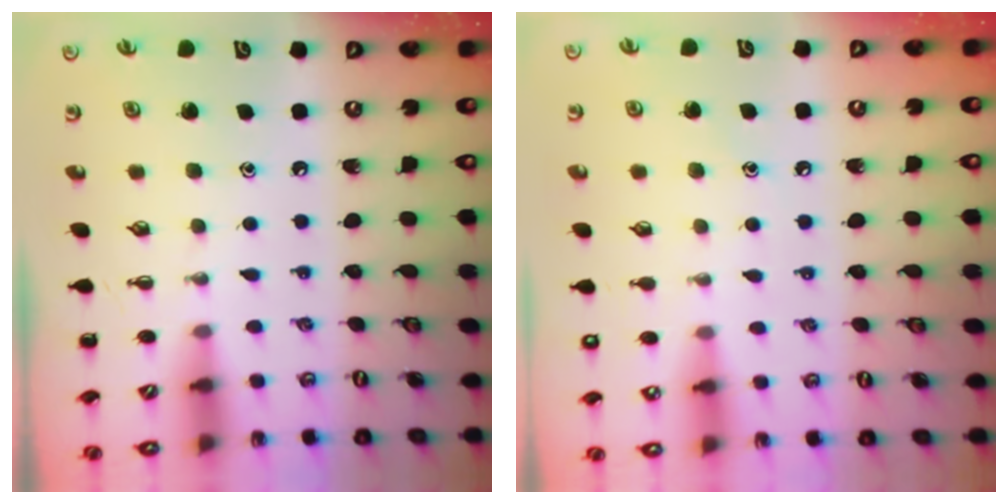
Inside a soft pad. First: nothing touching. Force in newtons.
{"total": 6.2, "press": 6.0, "slide": 1.6}